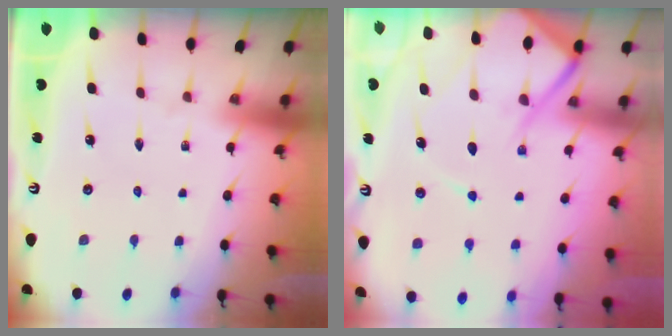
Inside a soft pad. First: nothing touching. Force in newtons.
{"total": 11.7, "press": 11.7, "slide": 1.1}